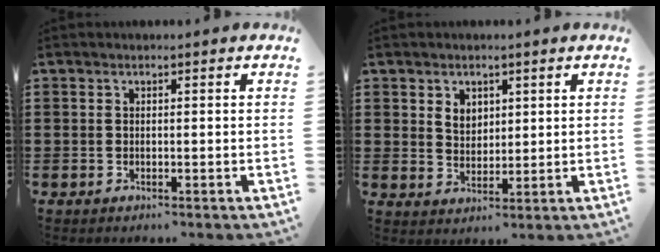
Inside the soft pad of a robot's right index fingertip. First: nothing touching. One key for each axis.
{"total": 3.1, "fx": 1.8, "fy": 2.3, "fz": 1.0, "tx": -0.028, "ty": 0.008, "tz": 0.032}